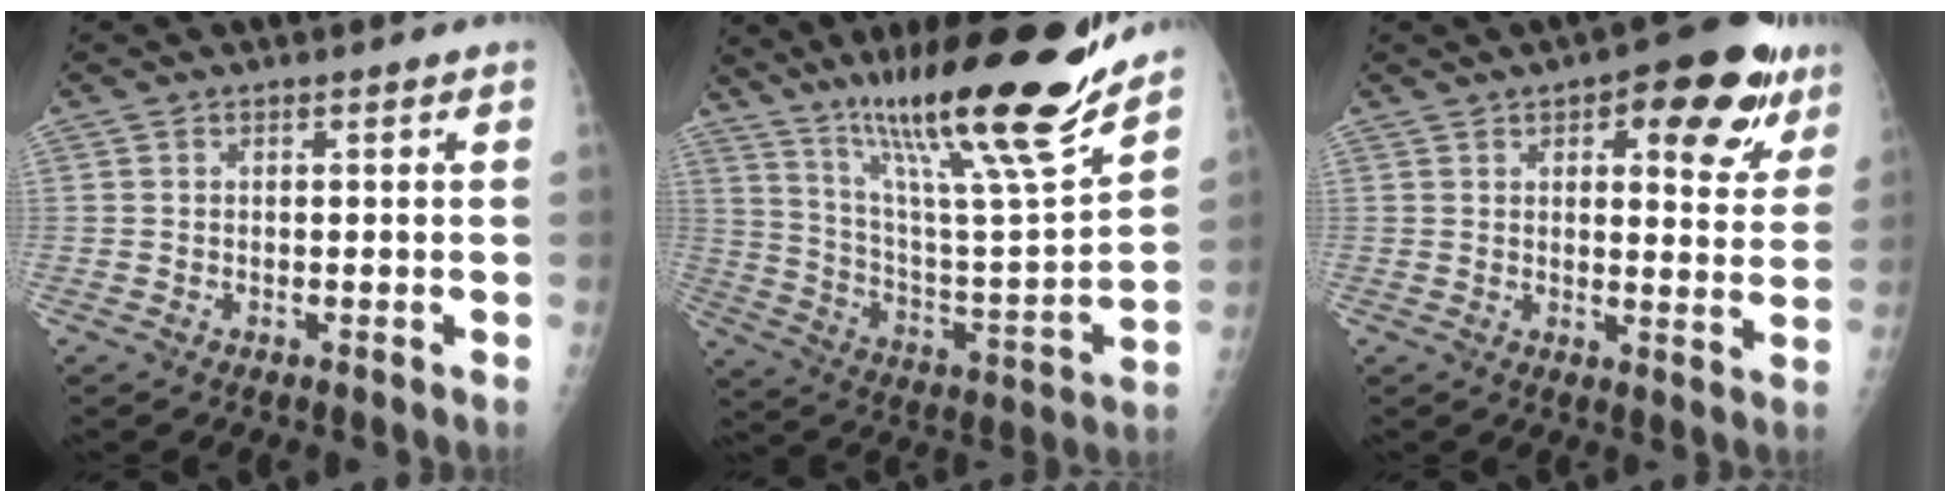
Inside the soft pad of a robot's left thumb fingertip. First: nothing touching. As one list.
[{"total": 26.3, "force": [19.2, 2.4, 17.9], "torque": [-0.270, -0.081, 0.325]}, {"total": 14.7, "force": [7.3, 6.1, 11.2], "torque": [-0.091, -0.020, 0.089]}]